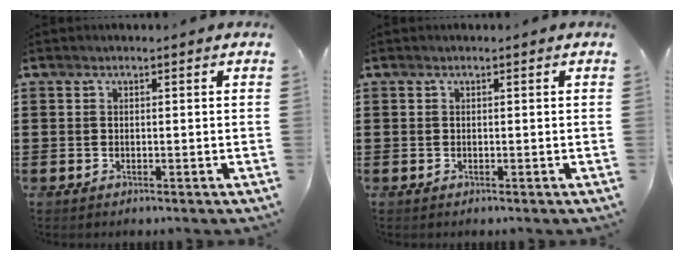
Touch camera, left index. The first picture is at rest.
{"total": 0.0}